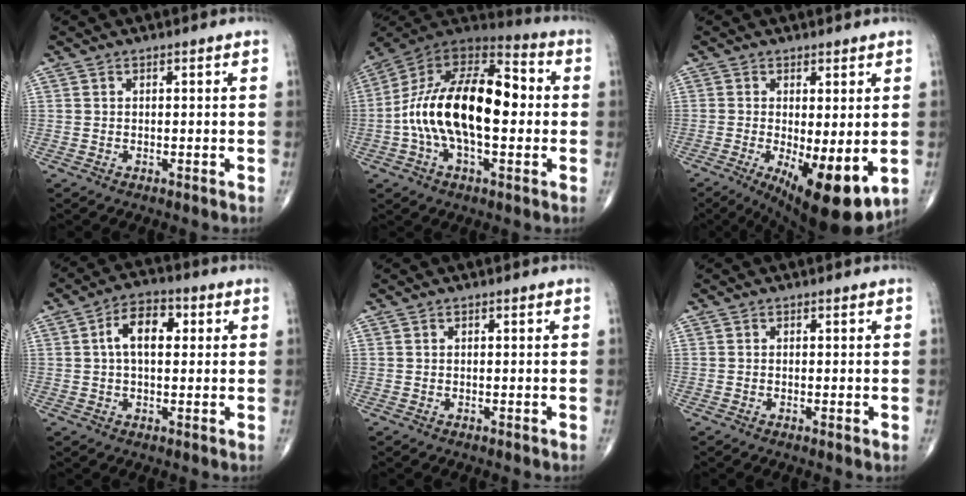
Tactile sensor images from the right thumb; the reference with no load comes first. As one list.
[{"total": 22.9, "force": [-0.6, 11.6, 19.7], "torque": [-0.346, 0.038, -0.019]}, {"total": 12.9, "force": [-3.1, 4.2, 11.8], "torque": [-0.171, -0.027, -0.033]}, {"total": 8.1, "force": [1.6, 4.5, 6.5], "torque": [-0.104, 0.017, 0.020]}, {"total": 0.0}, {"total": 0.6, "force": [-0.1, 0.0, 0.6], "torque": [-0.014, -0.004, -0.003]}]